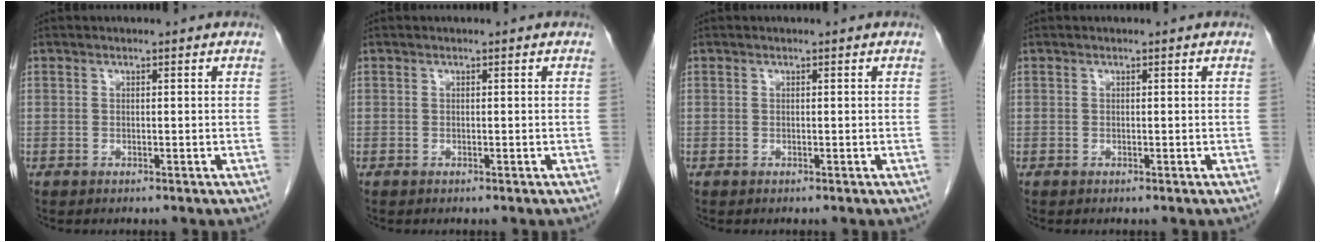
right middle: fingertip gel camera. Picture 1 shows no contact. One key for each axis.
{"total": 0.0}
{"total": 0.0}
{"total": 0.0}